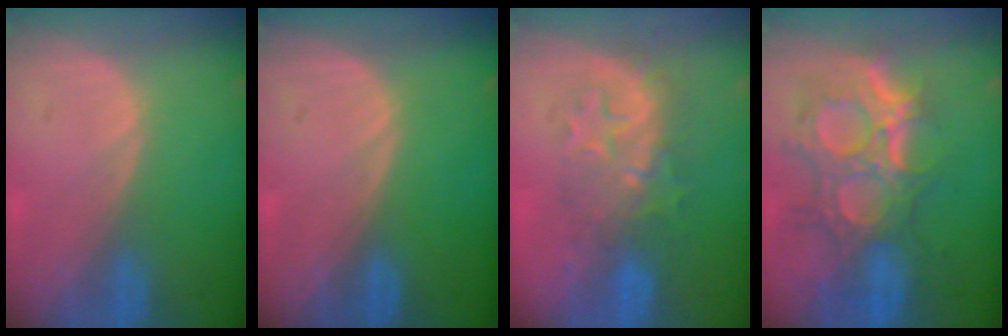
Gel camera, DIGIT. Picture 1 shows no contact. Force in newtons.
{"total": 0.0}
{"total": 8.3, "press": 7.8, "slide": 3.0}
{"total": 12.0, "press": 10.7, "slide": 5.4}